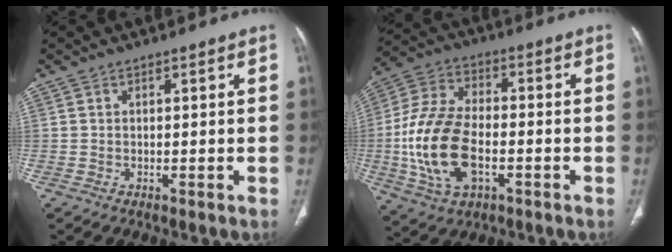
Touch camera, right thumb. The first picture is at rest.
{"total": 17.0, "force": [-3.4, 9.8, 13.5], "torque": [-0.276, 0.017, -0.060]}